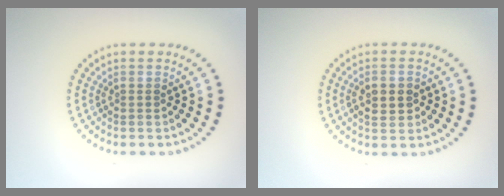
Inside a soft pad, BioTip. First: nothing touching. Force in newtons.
{"total": 2.7, "press": 2.7, "slide": 0.1}